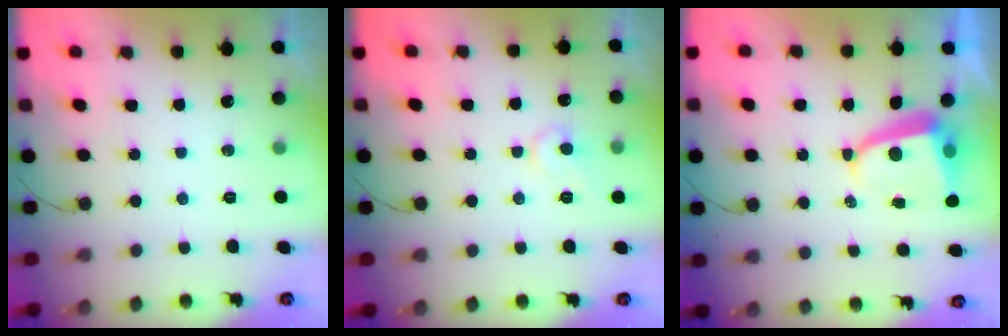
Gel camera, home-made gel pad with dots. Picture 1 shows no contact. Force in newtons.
{"total": 7.0, "press": 7.0, "slide": 0.7}
{"total": 6.6, "press": 6.5, "slide": 0.9}